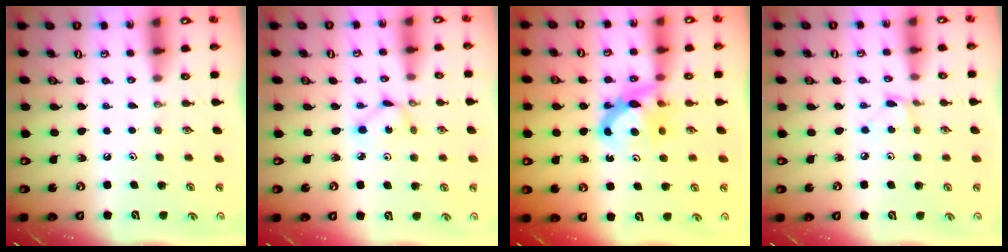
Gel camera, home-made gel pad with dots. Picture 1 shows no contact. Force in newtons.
{"total": 2.0, "press": 2.0, "slide": 0.1}
{"total": 7.2, "press": 7.2, "slide": 0.6}
{"total": 2.7, "press": 2.7, "slide": 0.3}